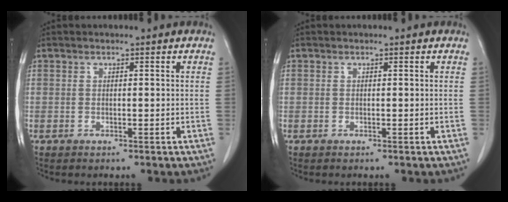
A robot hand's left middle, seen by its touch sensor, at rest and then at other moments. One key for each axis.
{"total": 0.0}